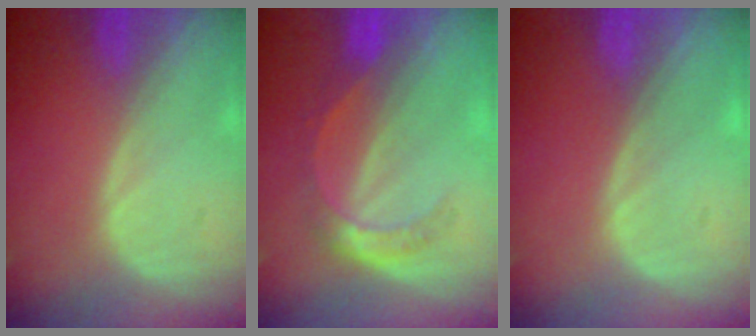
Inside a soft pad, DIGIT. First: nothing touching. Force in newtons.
{"total": 5.4, "press": 4.7, "slide": 2.6}
{"total": 0.0}